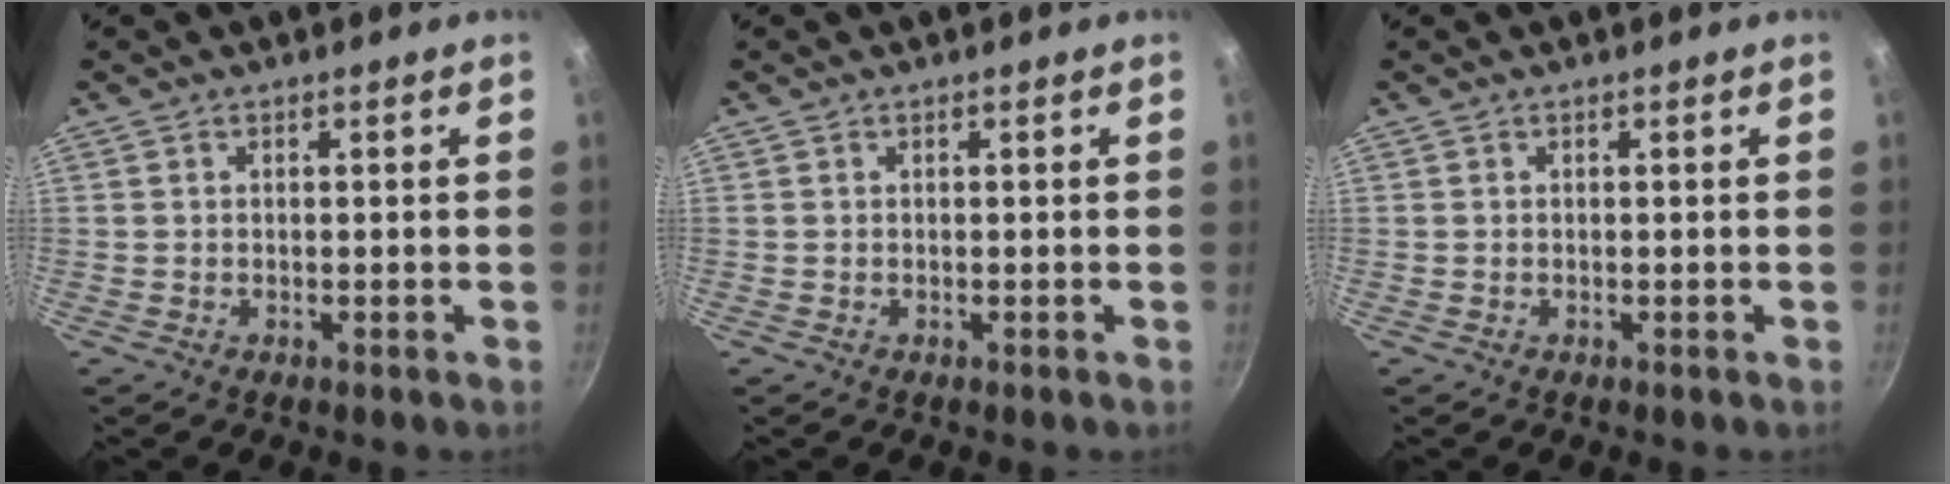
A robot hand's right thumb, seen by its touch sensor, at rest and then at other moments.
{"total": 0.0}
{"total": 0.0}